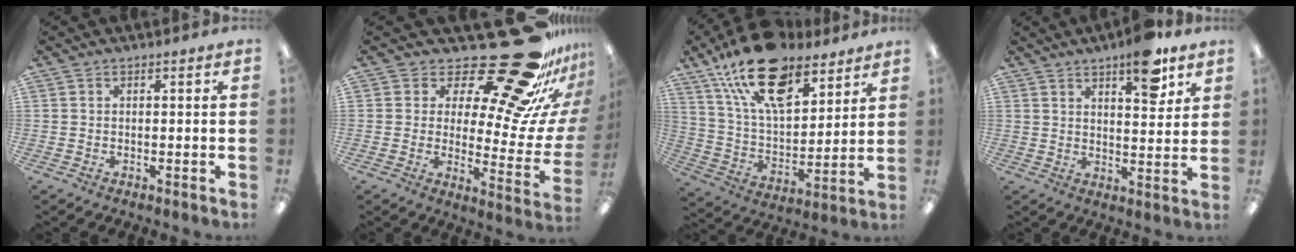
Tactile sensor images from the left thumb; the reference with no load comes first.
{"total": 25.7, "force": [18.7, 7.8, 15.9], "torque": [-0.194, -0.157, 0.306]}
{"total": 21.1, "force": [13.9, 9.9, 12.3], "torque": [-0.222, -0.068, 0.250]}
{"total": 9.8, "force": [6.6, 3.5, 6.4], "torque": [-0.077, -0.038, 0.106]}